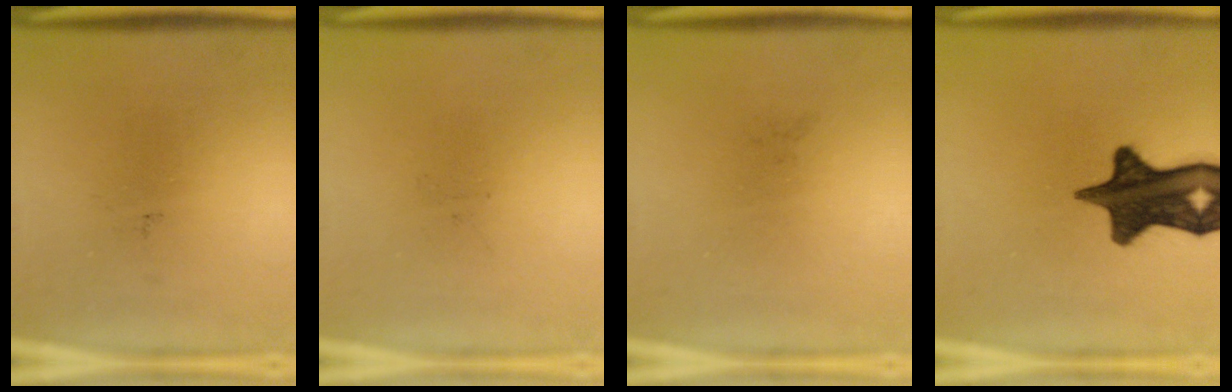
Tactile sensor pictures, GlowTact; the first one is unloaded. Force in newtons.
{"total": 0.0}
{"total": 0.0}
{"total": 15.1}